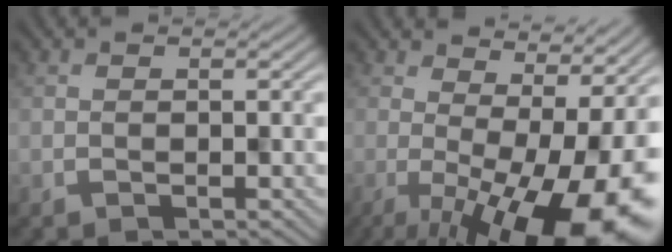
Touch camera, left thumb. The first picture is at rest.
{"total": 15.6, "force": [-3.4, 5.5, 14.3], "torque": [-0.184, -0.018, -0.034]}